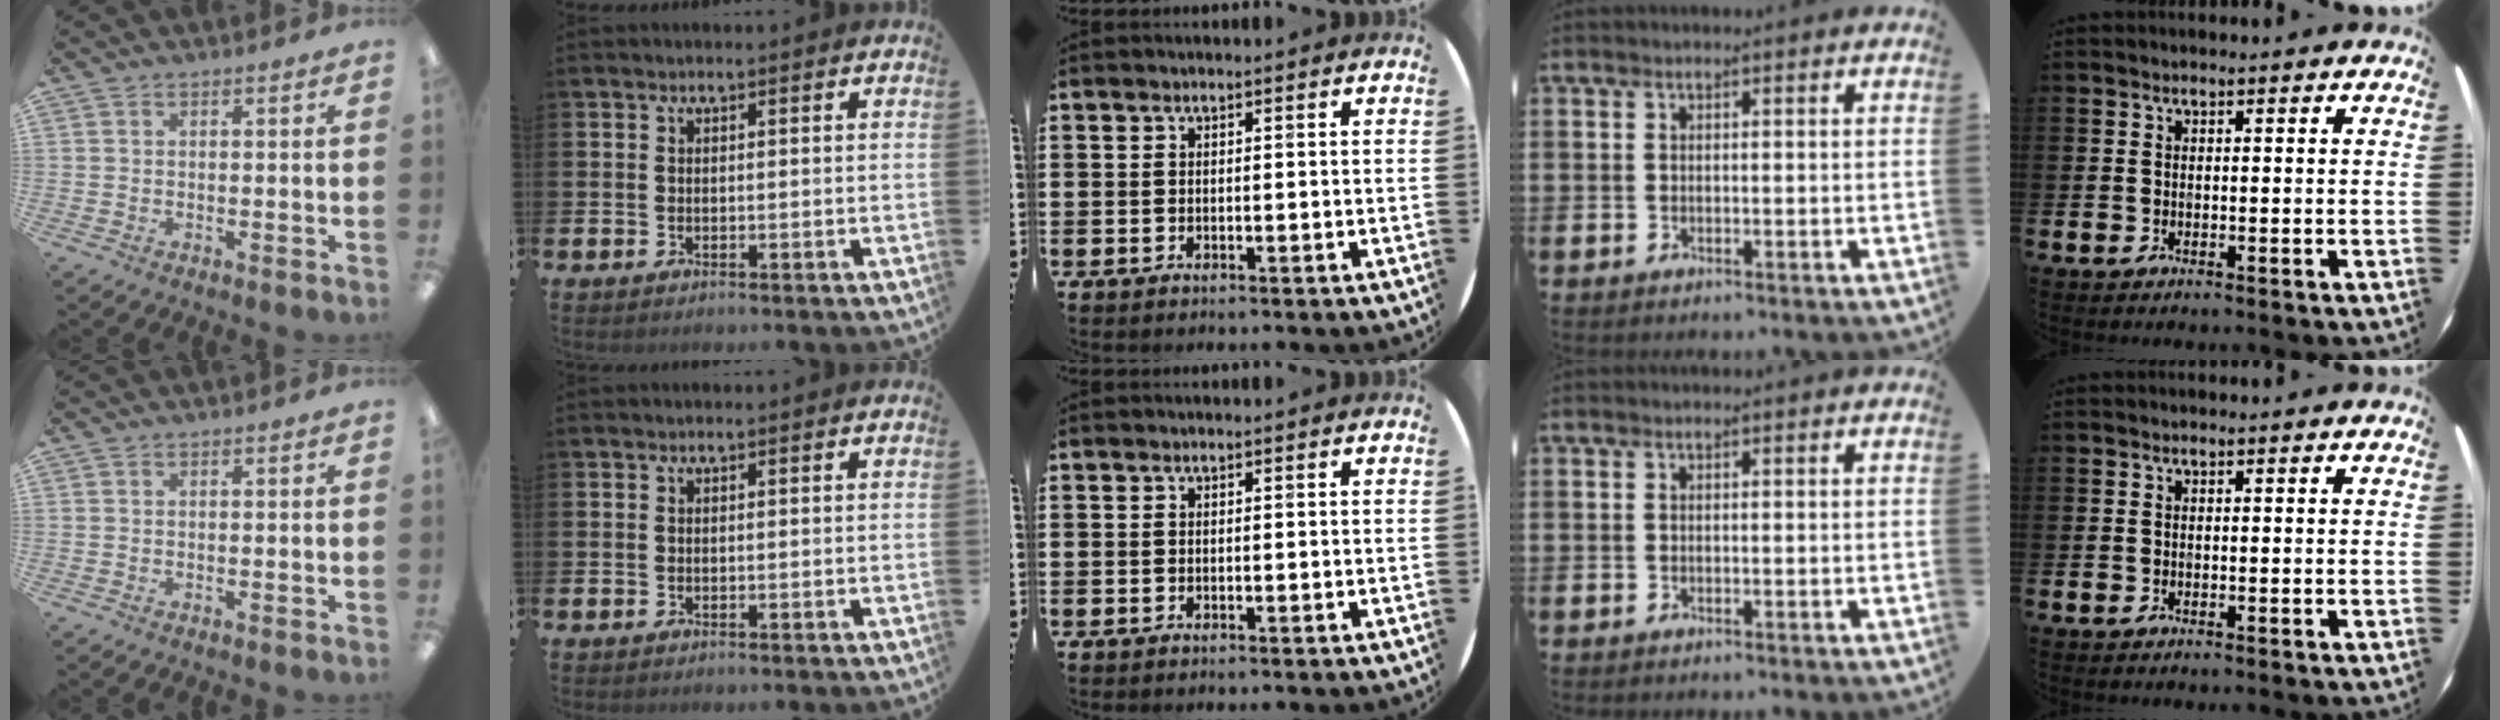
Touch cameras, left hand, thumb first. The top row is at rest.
{}